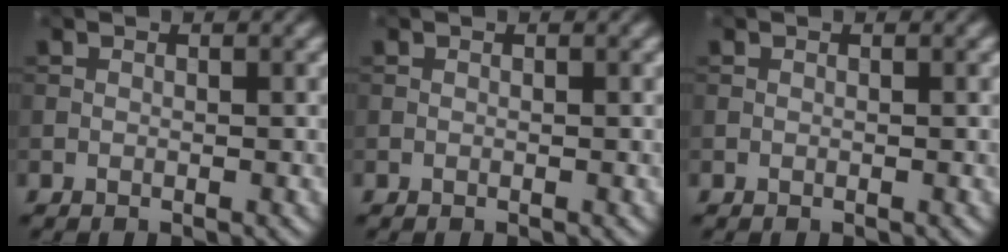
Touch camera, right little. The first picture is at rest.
{"total": 0.0}
{"total": 0.0}